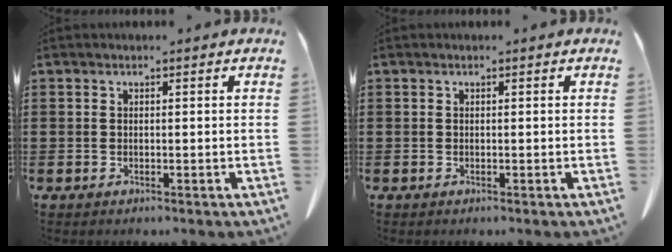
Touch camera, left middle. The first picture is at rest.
{"total": 0.0}